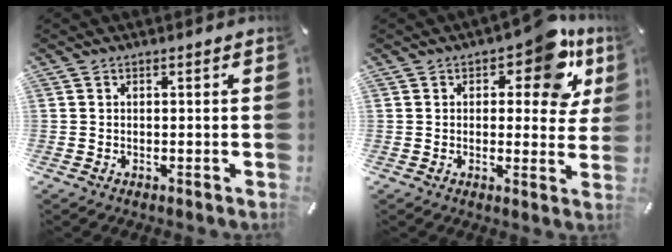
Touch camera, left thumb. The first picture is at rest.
{"total": 12.4, "force": [6.3, 5.9, 8.9], "torque": [-0.101, -0.033, 0.102]}